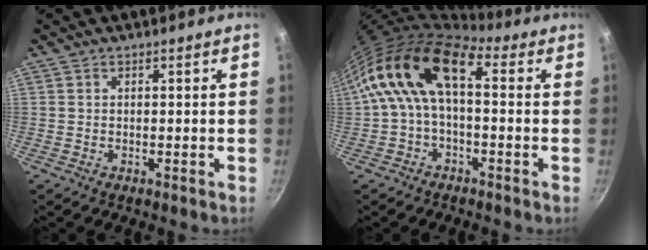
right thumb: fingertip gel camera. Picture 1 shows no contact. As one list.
[{"total": 14.2, "force": [1.7, 7.4, 11.9], "torque": [-0.221, 0.028, 0.013]}]